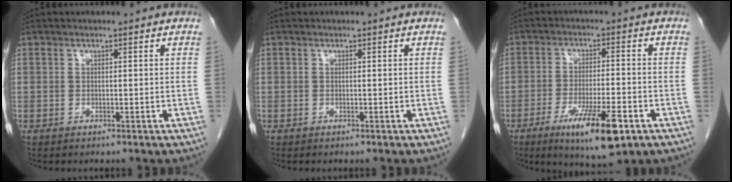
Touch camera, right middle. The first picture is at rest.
{"total": 0.0}
{"total": 11.3, "force": [-5.9, 1.7, 9.5], "torque": [-0.164, -0.025, -0.090]}